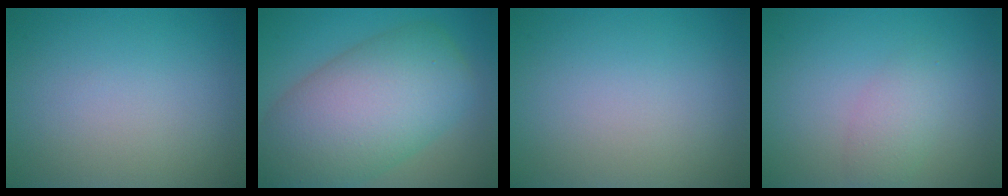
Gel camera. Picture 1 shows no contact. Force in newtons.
{"total": 11.8, "press": 11.8, "slide": 0.5}
{"total": 0.0}
{"total": 2.1, "press": 2.1, "slide": 0.0}